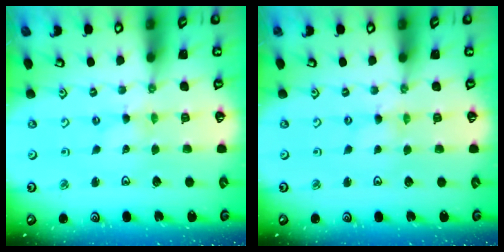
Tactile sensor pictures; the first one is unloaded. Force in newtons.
{"total": 0.0}